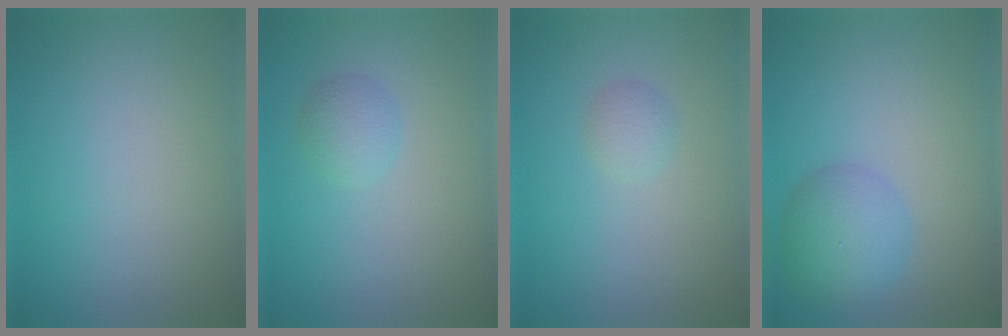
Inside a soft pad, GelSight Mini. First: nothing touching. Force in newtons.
{"total": 1.7, "press": 1.7, "slide": 0.0}
{"total": 1.2, "press": 1.2, "slide": 0.0}
{"total": 4.4, "press": 4.4, "slide": 0.2}